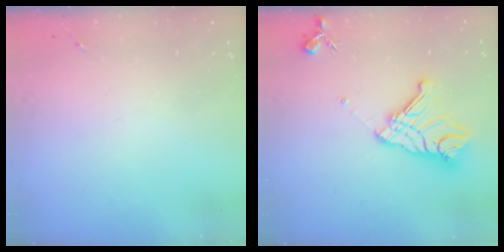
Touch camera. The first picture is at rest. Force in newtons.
{"total": 15.8, "press": 15.7, "slide": 1.7}